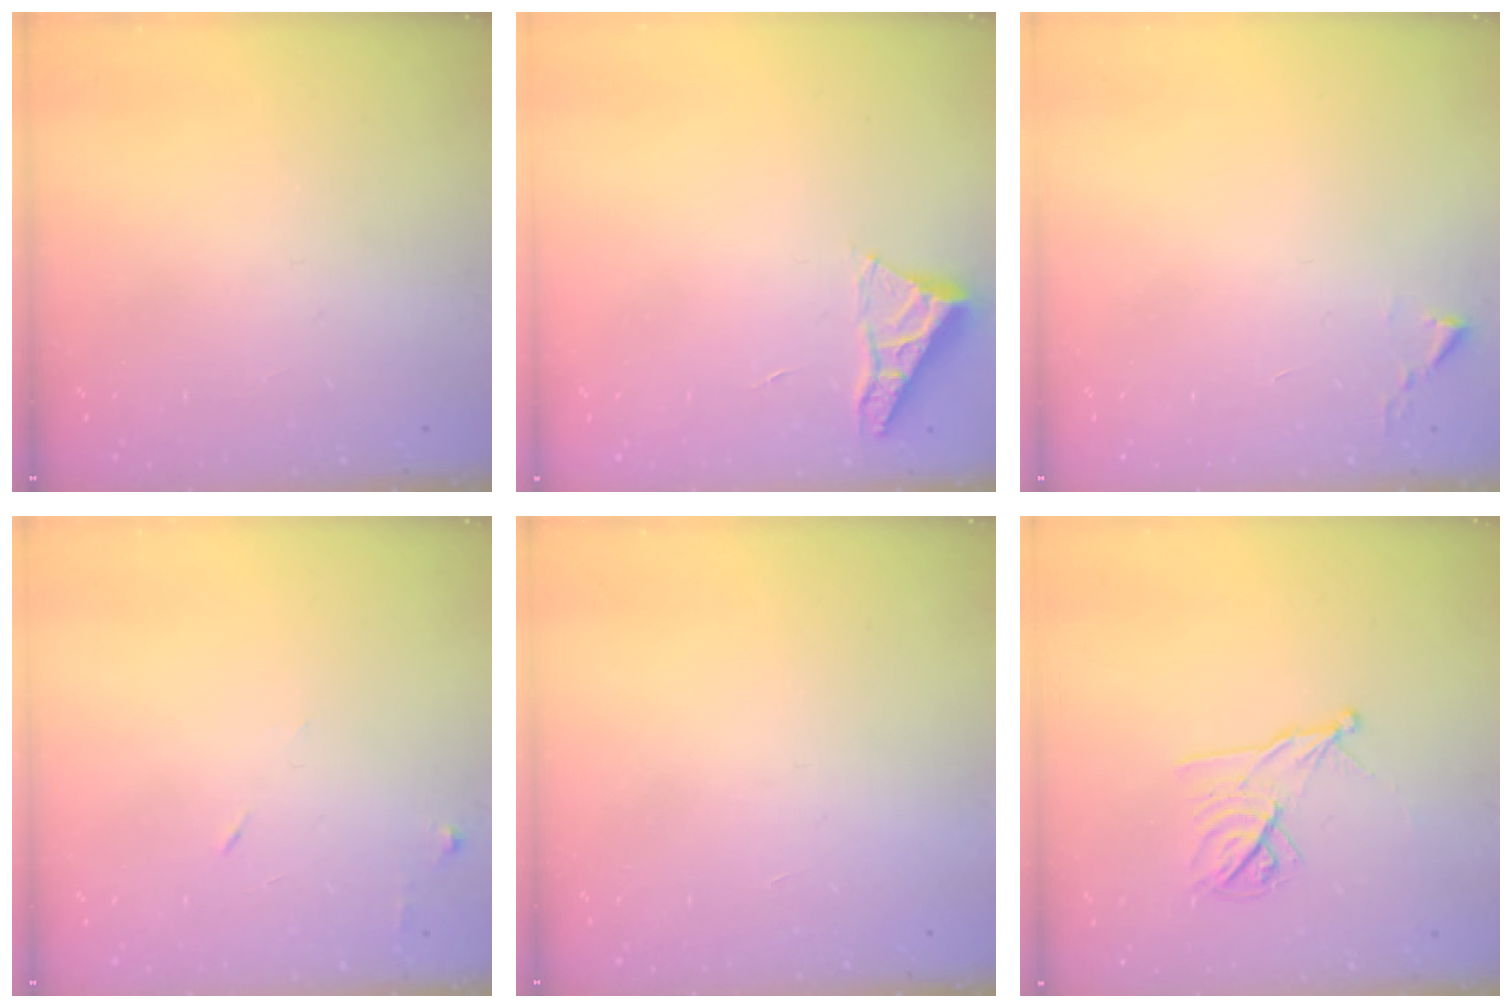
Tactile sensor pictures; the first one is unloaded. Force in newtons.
{"total": 5.3, "press": 5.3, "slide": 0.5}
{"total": 2.4, "press": 2.4, "slide": 0.3}
{"total": 6.3, "press": 6.2, "slide": 0.7}
{"total": 1.7, "press": 1.7, "slide": 0.1}
{"total": 11.3, "press": 11.3, "slide": 0.5}